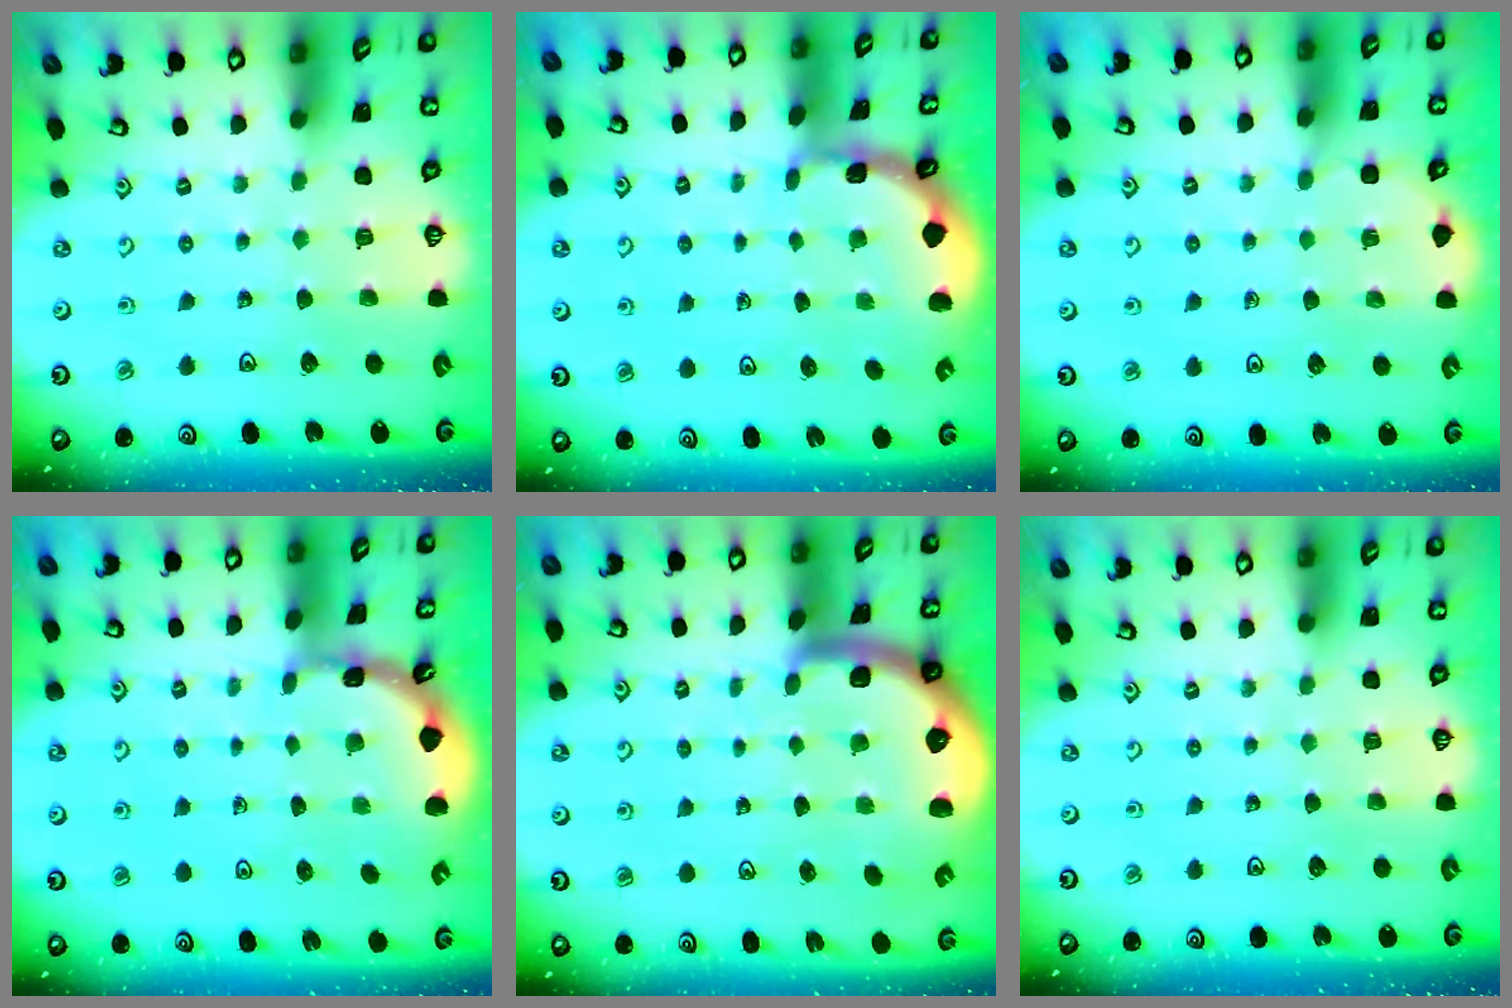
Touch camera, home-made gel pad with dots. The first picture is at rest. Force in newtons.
{"total": 1.3, "press": 1.2, "slide": 0.1}
{"total": 3.9, "press": 3.8, "slide": 0.4}
{"total": 1.8, "press": 1.8, "slide": 0.1}
{"total": 5.3, "press": 5.2, "slide": 0.9}
{"total": 0.0}